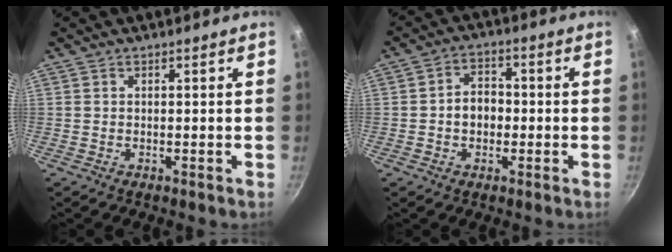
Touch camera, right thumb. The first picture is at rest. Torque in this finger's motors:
{"motor_torque": [-0.06, 0.14, 0.18, 0.01, 0.15]}